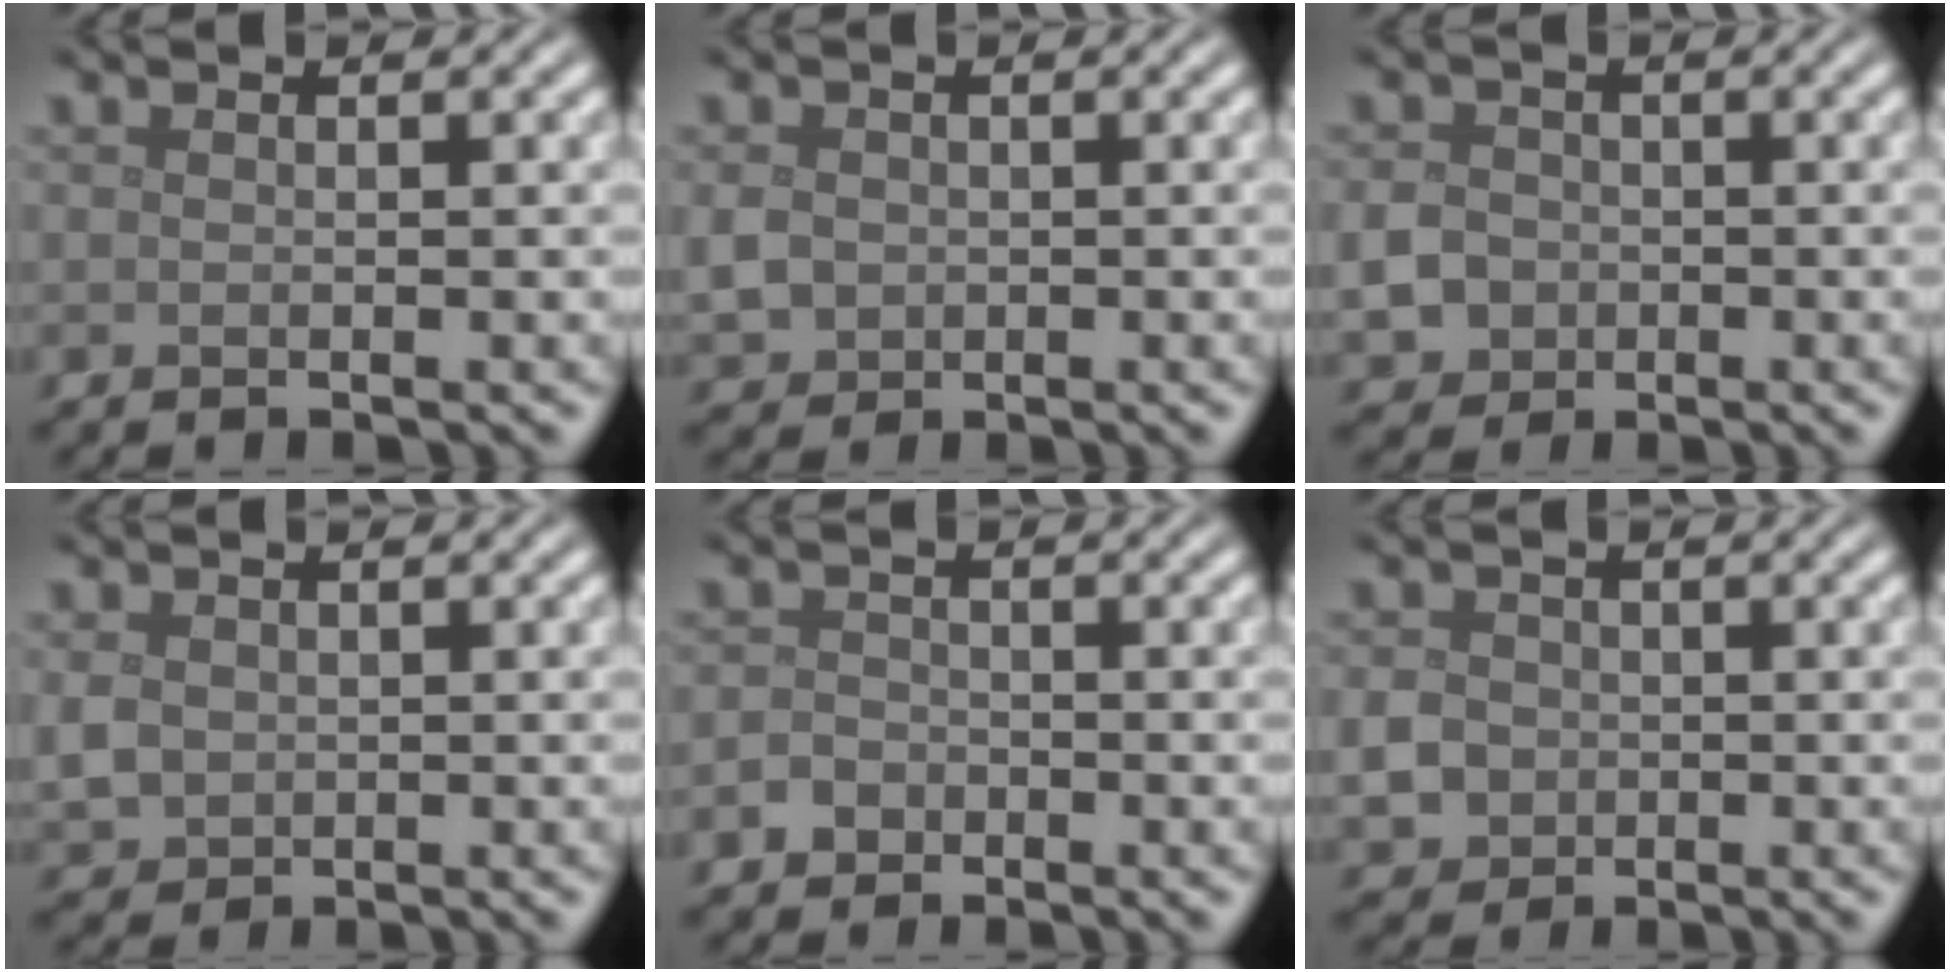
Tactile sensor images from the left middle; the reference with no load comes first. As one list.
[{"total": 2.4, "force": [-0.1, 2.1, 1.1], "torque": [-0.027, -0.003, -0.004]}, {"total": 3.6, "force": [-0.8, 3.3, 1.3], "torque": [-0.021, -0.005, -0.018]}, {"total": 2.4, "force": [0.1, 2.1, 1.2], "torque": [-0.032, -0.004, 0.001]}, {"total": 1.7, "force": [-0.9, 1.3, 0.5], "torque": [-0.002, 0.001, -0.022]}, {"total": 3.0, "force": [-0.5, 2.7, 1.1], "torque": [-0.022, -0.003, -0.008]}]